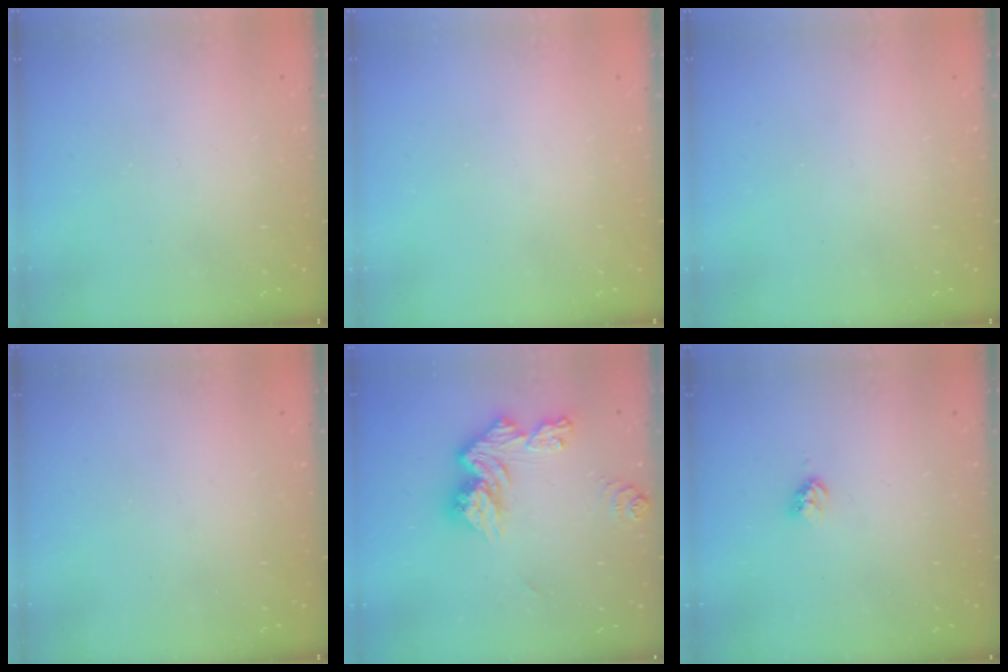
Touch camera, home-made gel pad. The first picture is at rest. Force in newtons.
{"total": 0.0}
{"total": 0.0}
{"total": 0.0}
{"total": 12.6, "press": 12.6, "slide": 1.3}
{"total": 3.3, "press": 3.3, "slide": 0.5}